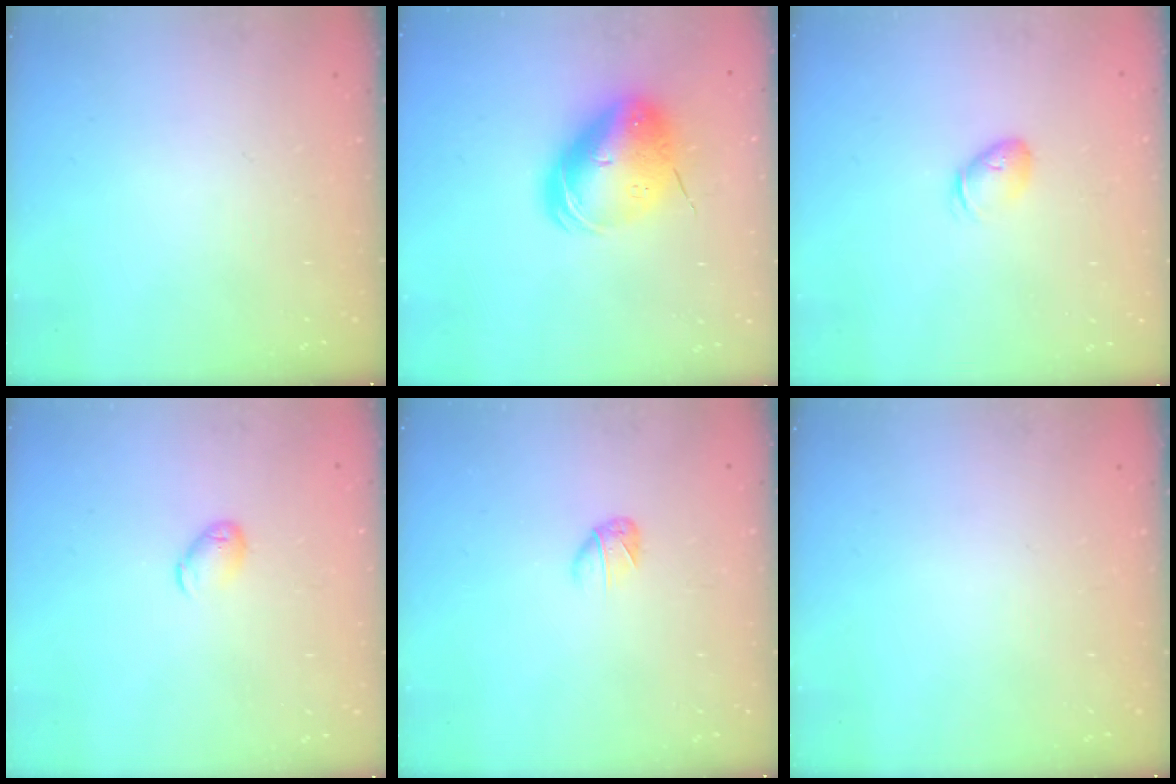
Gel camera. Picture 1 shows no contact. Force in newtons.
{"total": 15.0, "press": 14.7, "slide": 3.0}
{"total": 6.4, "press": 6.3, "slide": 1.0}
{"total": 6.2, "press": 6.1, "slide": 1.1}
{"total": 3.3, "press": 3.2, "slide": 0.8}
{"total": 0.0}